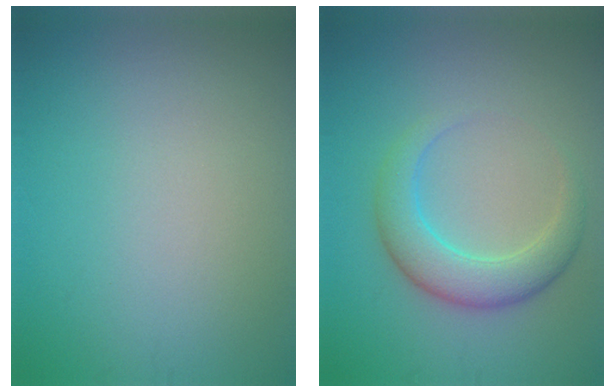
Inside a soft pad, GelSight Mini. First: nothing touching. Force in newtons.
{"total": 4.2, "press": 4.2, "slide": 0.1}